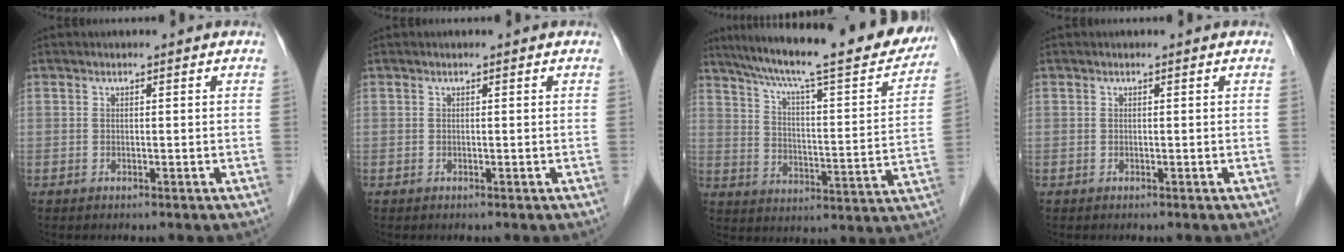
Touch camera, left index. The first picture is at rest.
{"total": 0.0}
{"total": 25.9, "force": [22.0, 2.9, 13.3], "torque": [-0.214, -0.018, 0.298]}
{"total": 0.0}